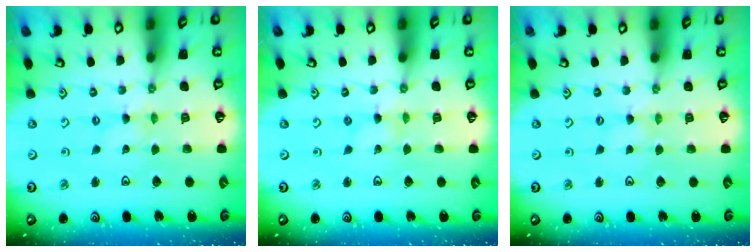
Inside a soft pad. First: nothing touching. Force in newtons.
{"total": 0.0}
{"total": 1.3, "press": 1.3, "slide": 0.3}